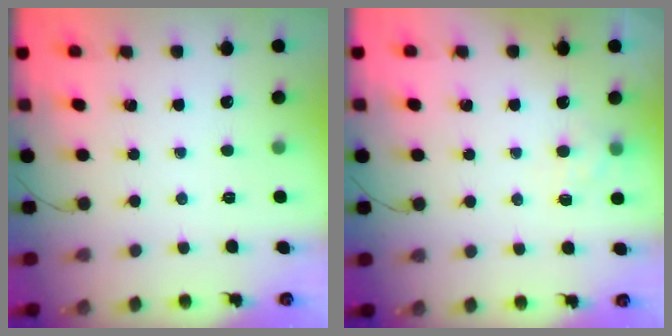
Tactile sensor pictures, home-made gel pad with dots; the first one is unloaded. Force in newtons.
{"total": 6.8, "press": 6.6, "slide": 1.5}